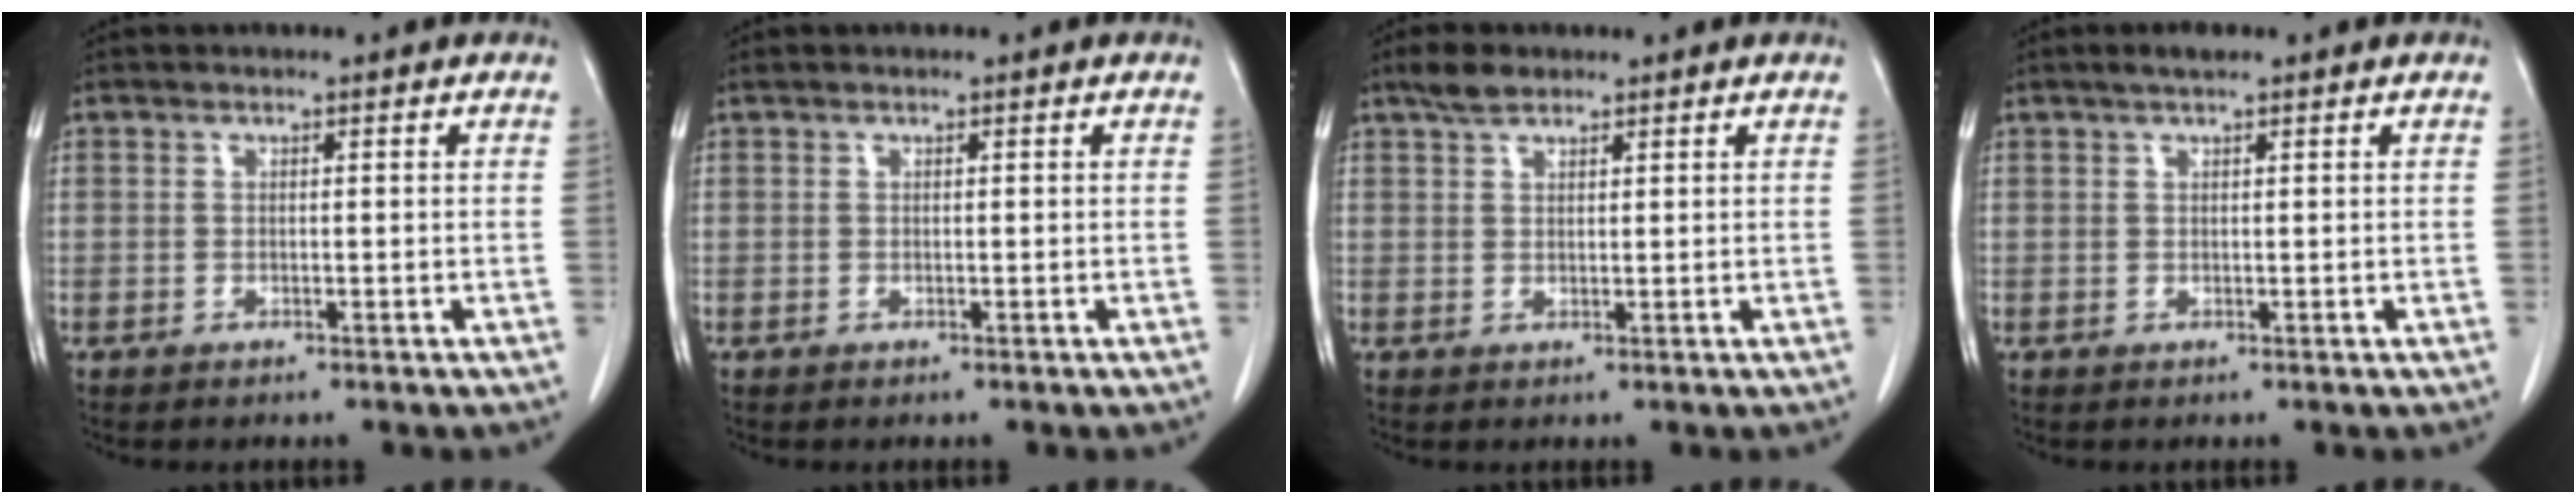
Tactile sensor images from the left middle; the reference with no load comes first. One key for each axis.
{"total": 0.0}
{"total": 2.9, "fx": 2.2, "fy": 1.1, "fz": 1.3, "tx": -0.032, "ty": 0.007, "tz": 0.041}
{"total": 1.8, "fx": 1.3, "fy": 0.2, "fz": 1.2, "tx": -0.027, "ty": 0.008, "tz": 0.023}